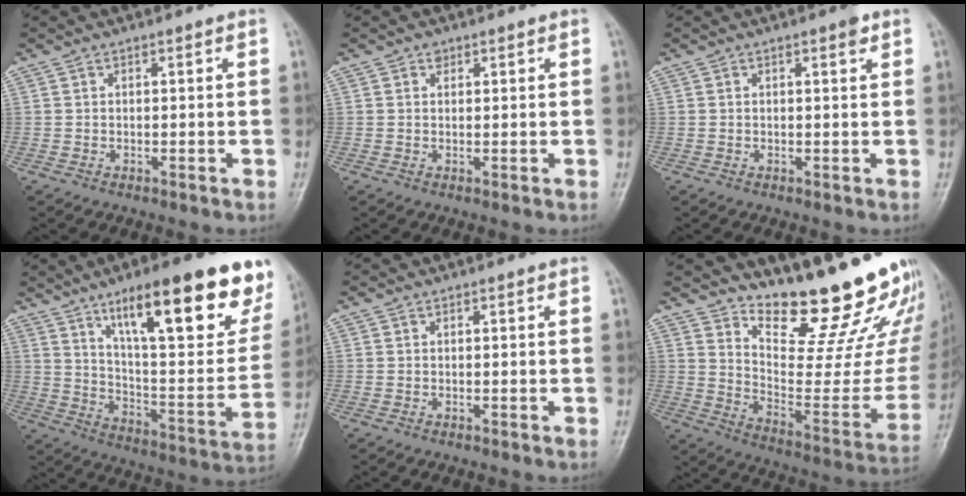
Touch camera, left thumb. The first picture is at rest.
{"total": 1.1, "force": [0.6, 0.9, 0.2], "torque": [0.012, -0.003, 0.007]}
{"total": 1.5, "force": [0.9, 0.3, 1.2], "torque": [-0.018, -0.002, 0.010]}
{"total": 27.6, "force": [16.1, 7.7, 21.0], "torque": [-0.264, -0.045, 0.251]}
{"total": 0.0}
{"total": 23.8, "force": [19.2, 5.6, 12.8], "torque": [-0.145, -0.160, 0.278]}